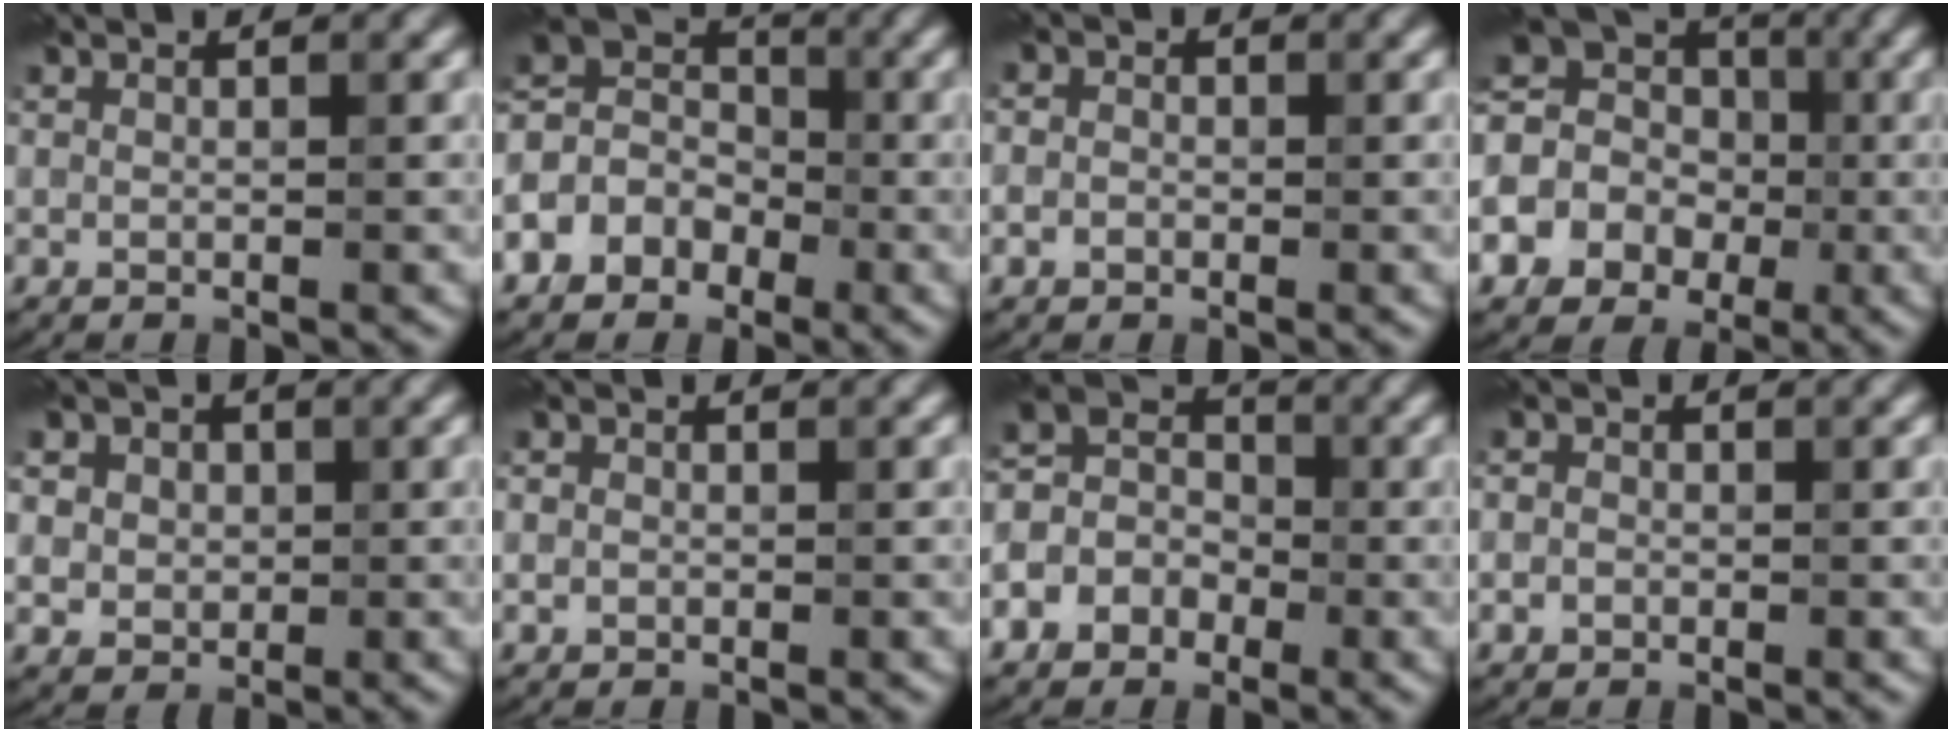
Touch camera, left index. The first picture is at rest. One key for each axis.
{"total": 5.7, "fx": -2.4, "fy": 4.6, "fz": 2.4, "tx": -0.036, "ty": 0.013, "tz": -0.061}
{"total": 1.7, "fx": -0.4, "fy": 1.5, "fz": 0.7, "tx": 0.004, "ty": 0.001, "tz": -0.018}
{"total": 12.5, "fx": -1.3, "fy": 11.4, "fz": 5.1, "tx": -0.120, "ty": 0.015, "tz": -0.056}
{"total": 6.6, "fx": 2.2, "fy": 5.3, "fz": 3.2, "tx": -0.061, "ty": 0.023, "tz": 0.011}
{"total": 0.9, "fx": -0.2, "fy": 0.9, "fz": 0.3, "tx": -0.003, "ty": -0.003, "tz": -0.007}
{"total": 5.7, "fx": -2.1, "fy": 4.8, "fz": 2.2, "tx": -0.018, "ty": 0.013, "tz": -0.052}
{"total": 1.2, "fx": -0.4, "fy": 1.1, "fz": 0.5, "tx": 0.001, "ty": -0.002, "tz": -0.013}